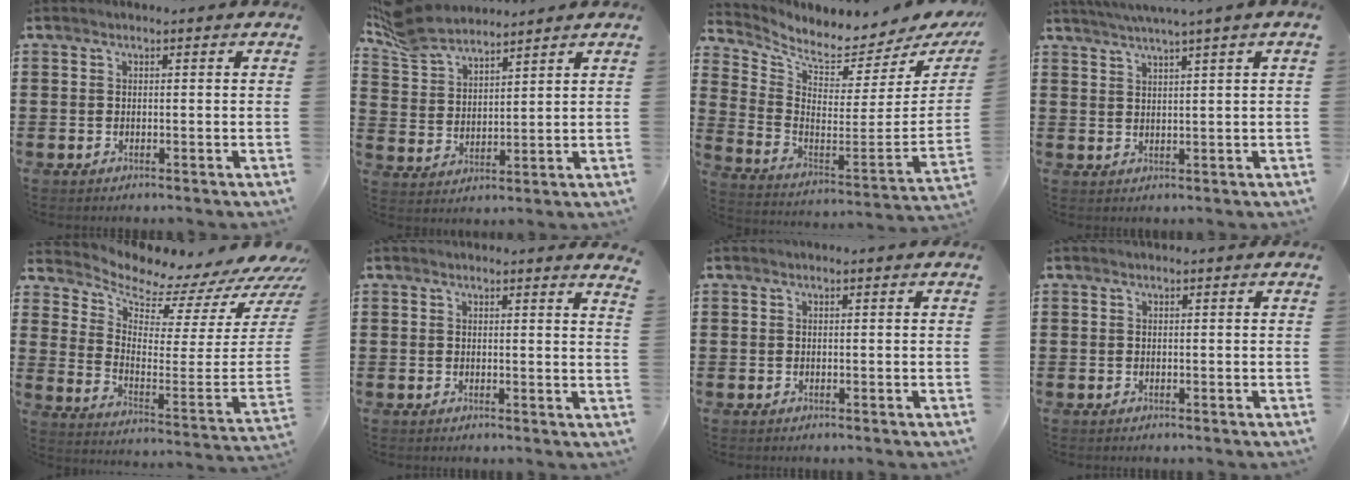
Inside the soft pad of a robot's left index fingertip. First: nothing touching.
{"total": 6.8, "force": [6.2, 1.9, 2.0], "torque": [-0.065, -0.018, 0.117]}
{"total": 4.6, "force": [4.0, 1.0, 2.1], "torque": [-0.059, -0.059, 0.064]}
{"total": 2.2, "force": [1.7, -0.9, 1.0], "torque": [-0.022, -0.006, 0.028]}
{"total": 4.0, "force": [3.7, 1.1, 1.2], "torque": [-0.037, -0.064, 0.055]}
{"total": 1.4, "force": [1.3, -0.3, 0.6], "torque": [-0.014, -0.004, 0.025]}
{"total": 0.0}
{"total": 0.0}